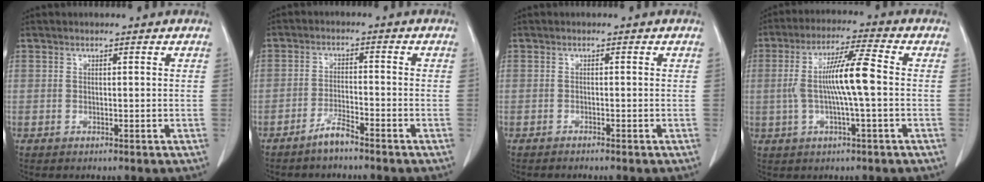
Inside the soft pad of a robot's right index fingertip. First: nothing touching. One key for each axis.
{"total": 3.4, "fx": -2.9, "fy": 0.4, "fz": 1.7, "tx": -0.033, "ty": -0.001, "tz": -0.056}
{"total": 1.6, "fx": -1.4, "fy": -0.1, "fz": 0.8, "tx": -0.012, "ty": 0.001, "tz": -0.016}
{"total": 9.3, "fx": -0.2, "fy": 0.4, "fz": 9.3, "tx": -0.181, "ty": 0.016, "tz": -0.009}